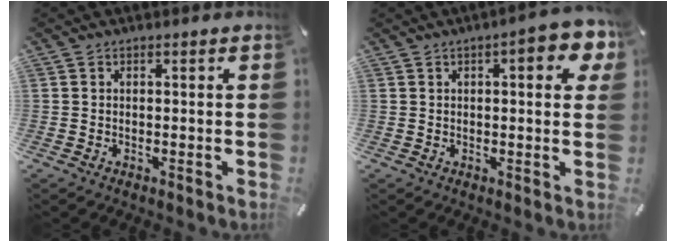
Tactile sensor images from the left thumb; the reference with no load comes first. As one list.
[{"total": 8.1, "force": [3.3, 2.6, 7.0], "torque": [-0.087, -0.015, 0.047]}]